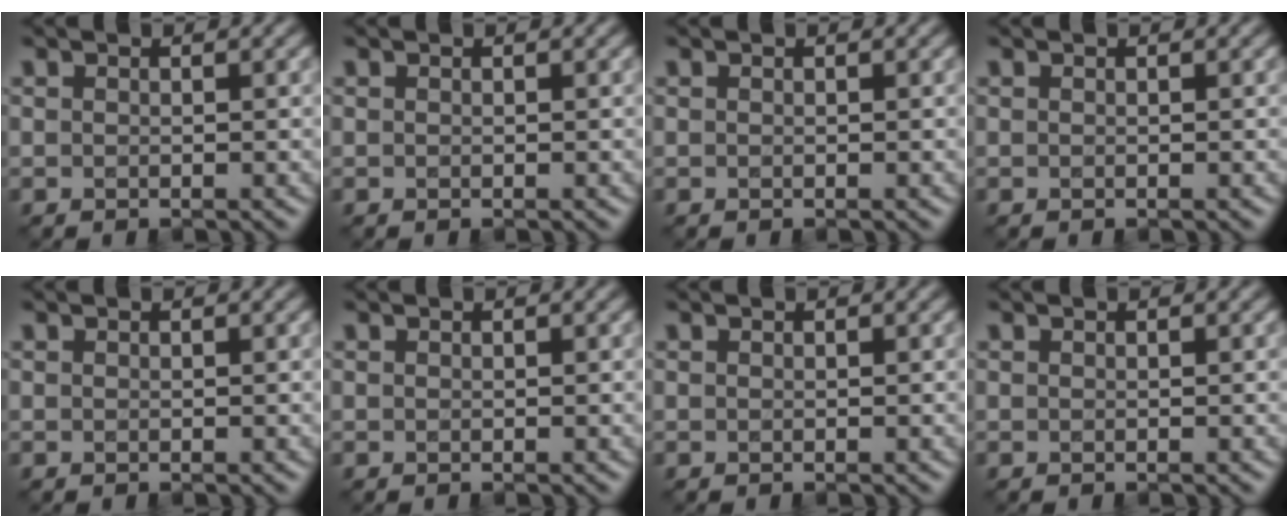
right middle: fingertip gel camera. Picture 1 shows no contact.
{"total": 0.0}
{"total": 0.0}
{"total": 0.0}
{"total": 0.0}
{"total": 0.0}
{"total": 0.0}
{"total": 0.0}